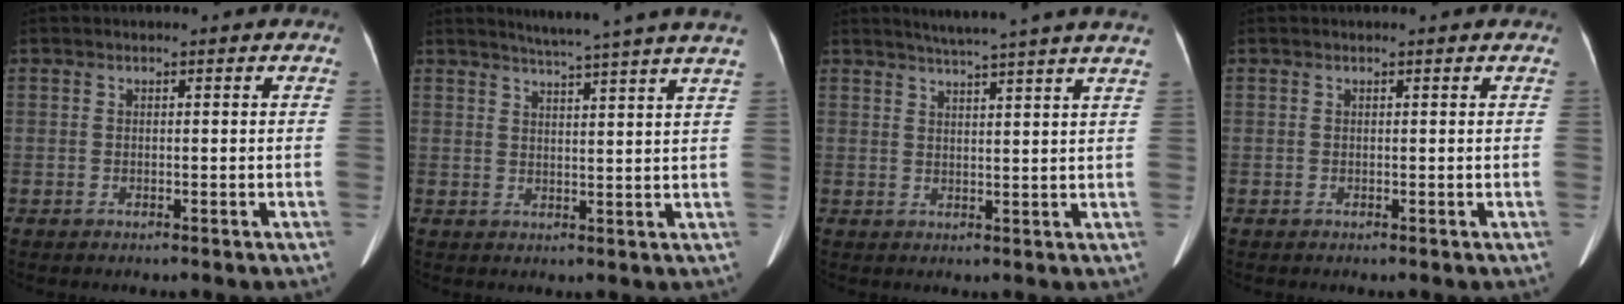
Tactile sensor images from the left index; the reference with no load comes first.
{"total": 13.4, "force": [11.7, -1.8, 6.1], "torque": [-0.093, -0.043, 0.133]}
{"total": 12.9, "force": [11.3, -1.4, 6.2], "torque": [-0.096, -0.025, 0.130]}
{"total": 1.4, "force": [1.3, 0.3, 0.5], "torque": [-0.005, -0.001, 0.008]}